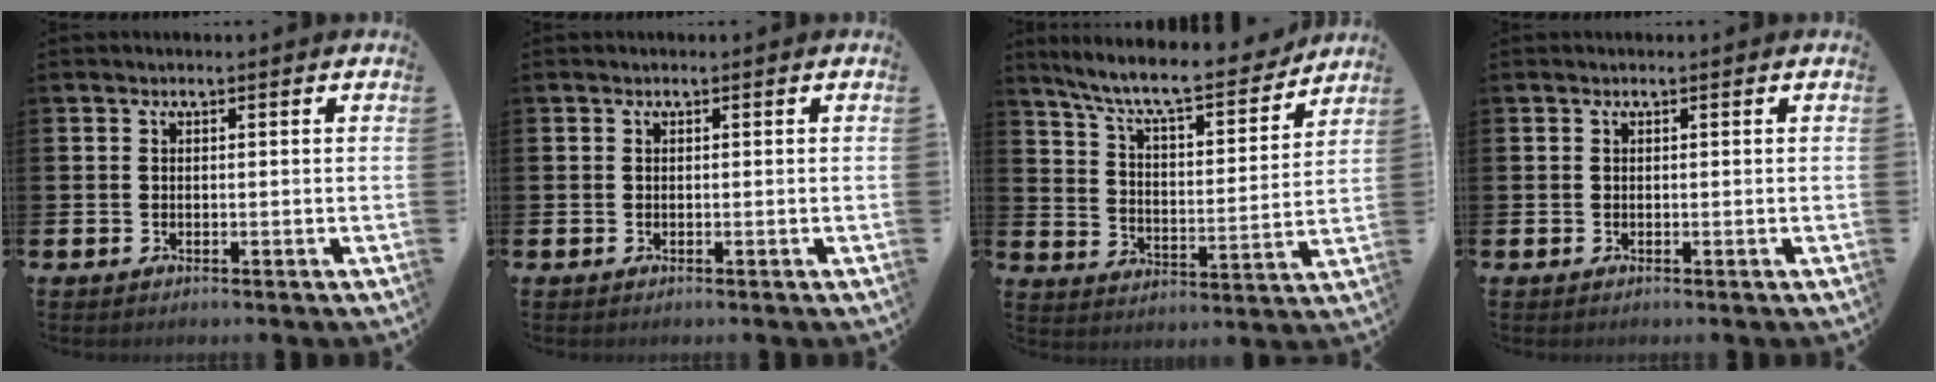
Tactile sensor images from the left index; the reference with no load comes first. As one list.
[{"total": 0.0}, {"total": 9.3, "force": [8.4, 1.4, 3.6], "torque": [-0.097, -0.062, 0.141]}, {"total": 0.0}]